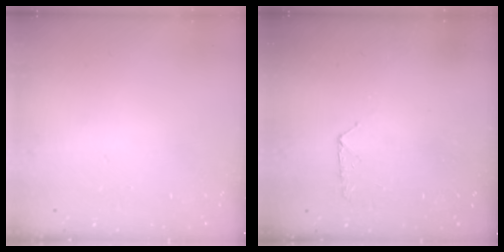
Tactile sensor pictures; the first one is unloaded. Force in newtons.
{"total": 5.4, "press": 5.4, "slide": 0.5}